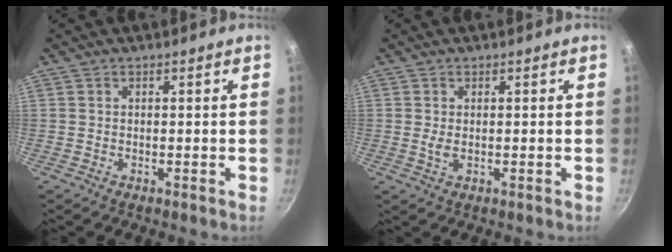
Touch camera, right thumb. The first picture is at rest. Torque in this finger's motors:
{"motor_torque": [0.80, 0.67, 0.45, -0.36, 0.00]}